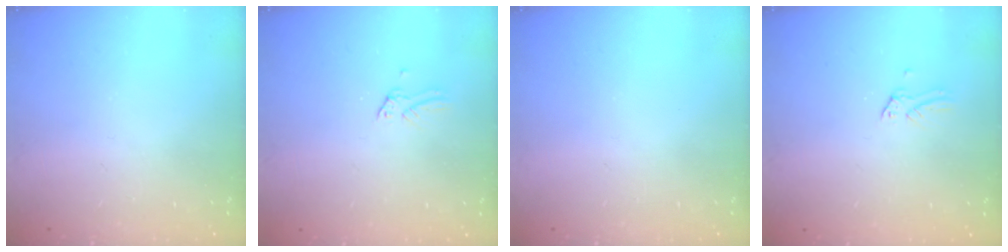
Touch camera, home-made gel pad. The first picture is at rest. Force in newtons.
{"total": 0.0}
{"total": 0.0}
{"total": 0.0}